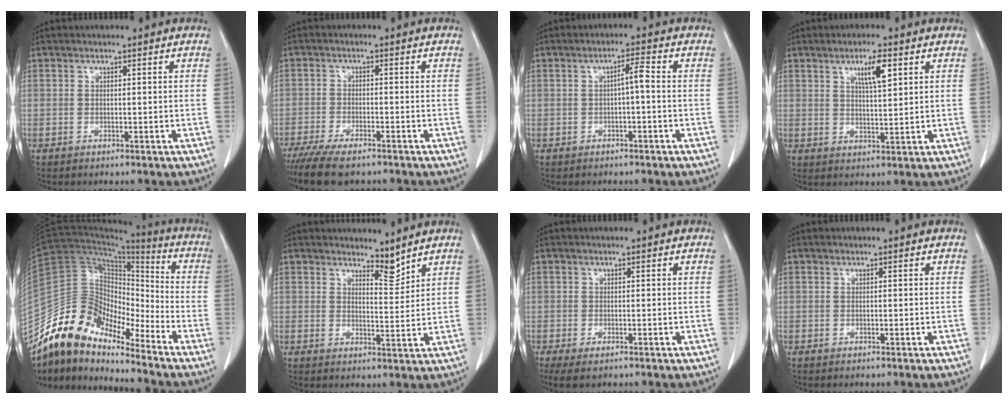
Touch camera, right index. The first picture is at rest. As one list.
[{"total": 8.7, "force": [-6.8, 2.6, 4.9], "torque": [-0.083, -0.016, -0.111]}, {"total": 1.7, "force": [-0.1, 0.4, 1.7], "torque": [-0.031, 0.004, -0.001]}, {"total": 5.8, "force": [2.7, 1.2, 5.0], "torque": [-0.088, 0.000, 0.048]}, {"total": 16.1, "force": [-13.6, 6.0, 6.3], "torque": [-0.105, 0.054, -0.253]}, {"total": 3.4, "force": [3.2, 0.7, 0.9], "torque": [-0.014, -0.010, 0.057]}, {"total": 4.3, "force": [-2.5, 2.0, 2.9], "torque": [-0.060, -0.013, -0.039]}, {"total": 0.0}]